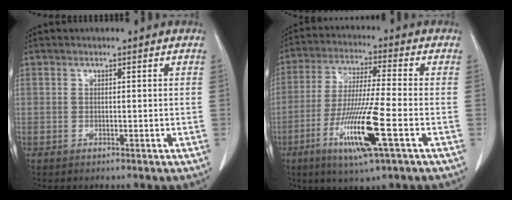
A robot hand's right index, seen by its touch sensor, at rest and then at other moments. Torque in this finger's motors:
{"motor_torque": [1.73, -0.41, 0.56, 0.18]}